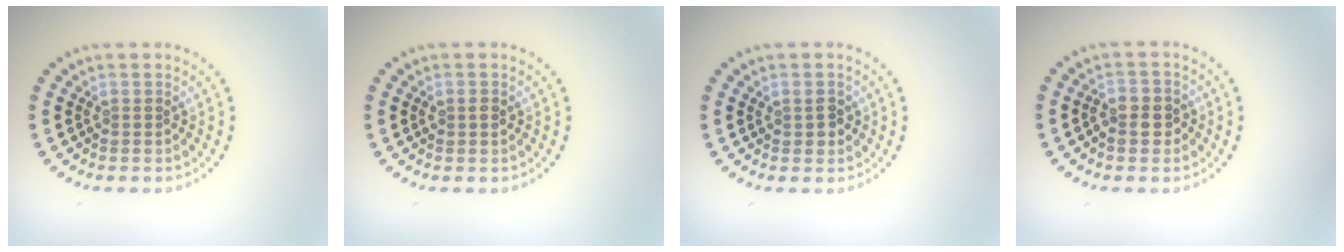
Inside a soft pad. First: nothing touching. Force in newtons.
{"total": 1.2, "press": 1.2, "slide": 0.1}
{"total": 1.5, "press": 1.5, "slide": 0.3}
{"total": 2.6, "press": 2.5, "slide": 0.6}